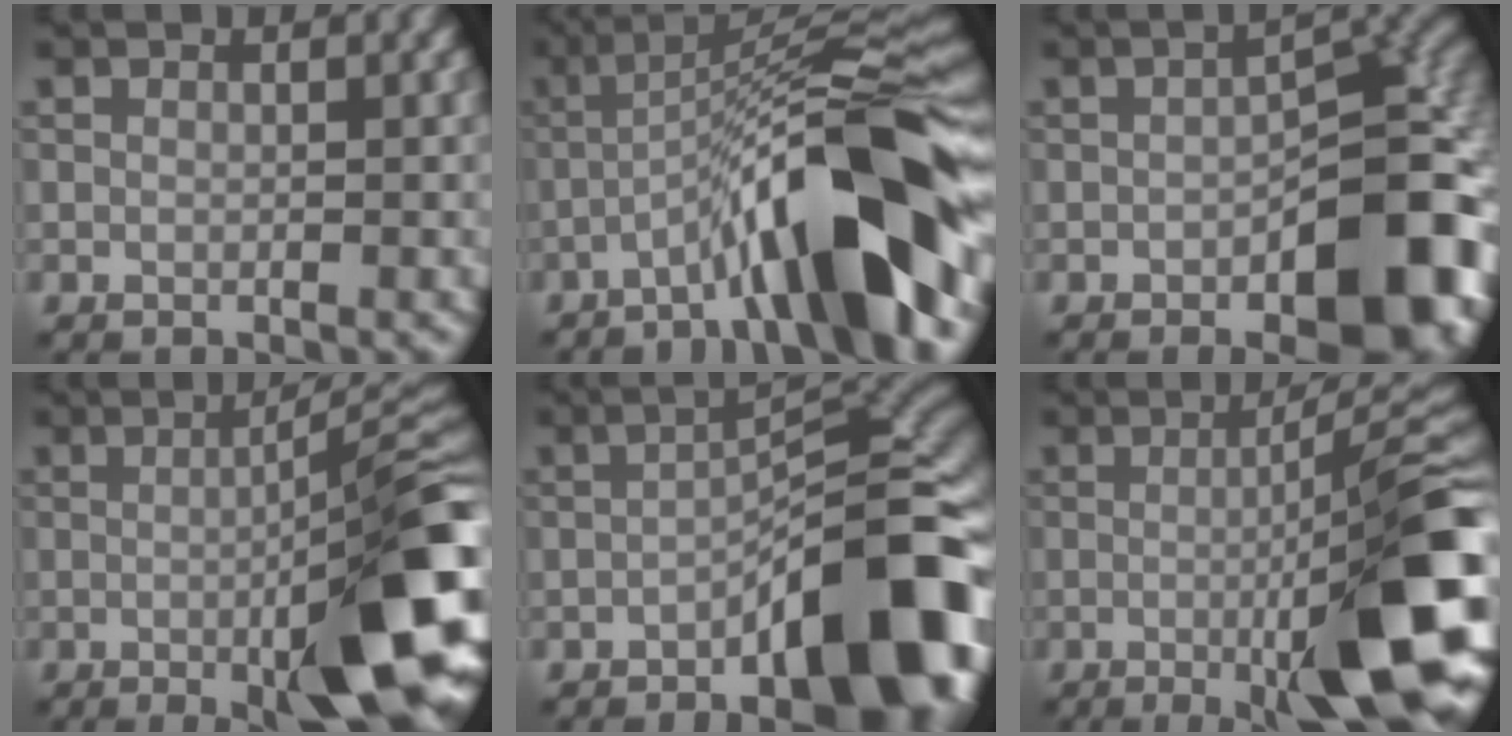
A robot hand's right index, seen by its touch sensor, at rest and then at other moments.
{"total": 12.5, "force": [-5.8, 1.8, 11.0], "torque": [-0.156, 0.030, -0.097]}
{"total": 10.9, "force": [-3.9, 4.8, 8.9], "torque": [-0.107, 0.010, -0.057]}
{"total": 14.3, "force": [-2.9, 3.5, 13.5], "torque": [-0.150, 0.008, -0.046]}
{"total": 12.3, "force": [-5.1, 4.2, 10.4], "torque": [-0.125, 0.016, -0.082]}
{"total": 13.2, "force": [-2.7, 2.2, 12.8], "torque": [-0.166, 0.008, -0.043]}